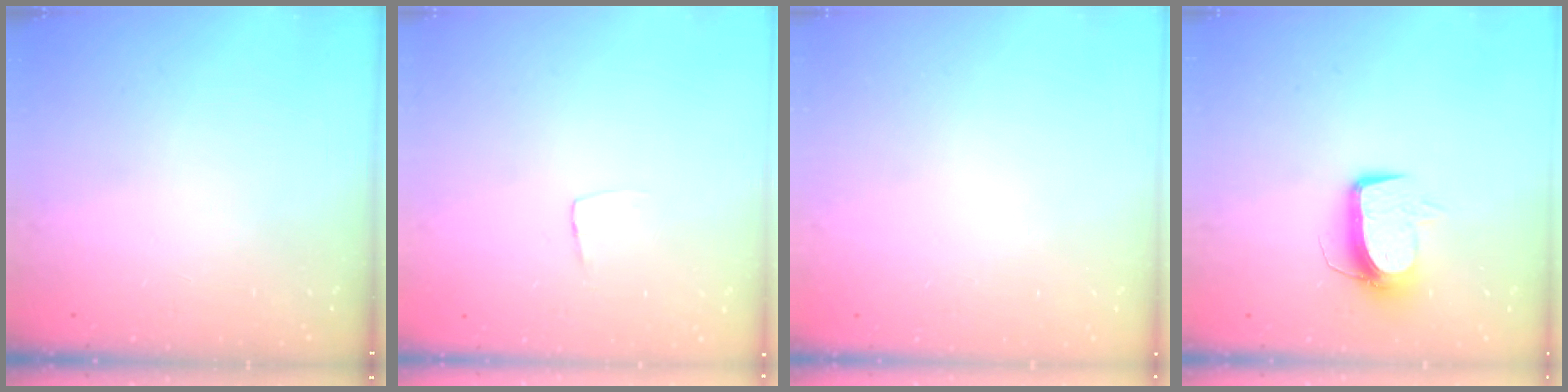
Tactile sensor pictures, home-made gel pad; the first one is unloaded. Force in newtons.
{"total": 3.5, "press": 3.5, "slide": 0.2}
{"total": 0.0}
{"total": 10.0, "press": 10.0, "slide": 0.3}